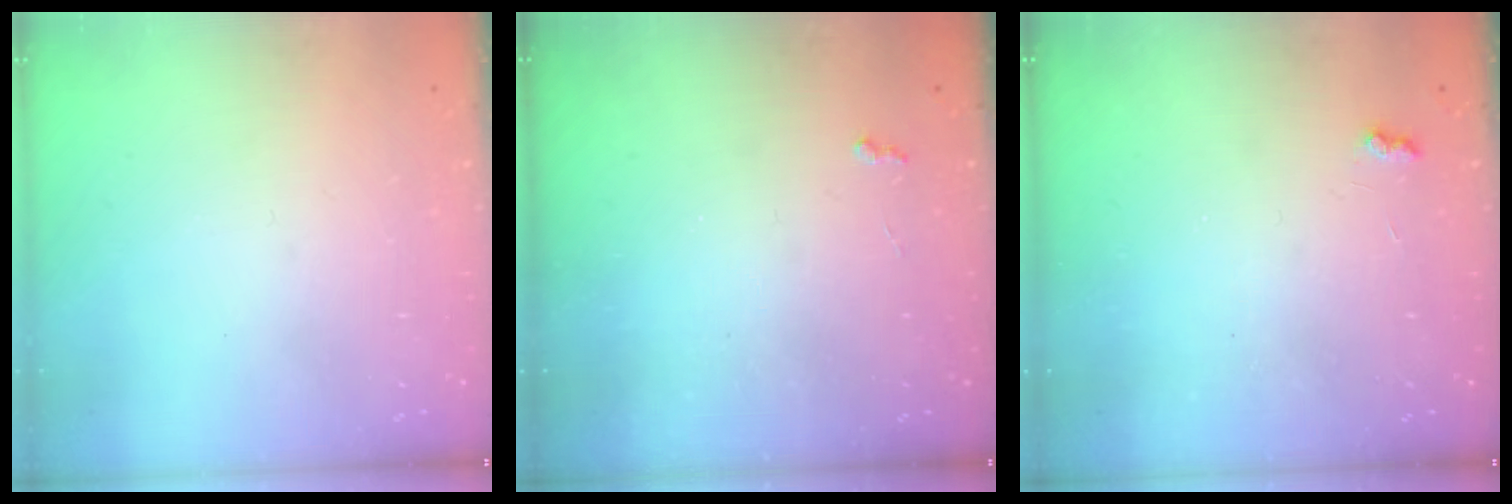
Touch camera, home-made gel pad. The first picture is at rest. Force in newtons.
{"total": 2.6, "press": 2.6, "slide": 0.5}
{"total": 3.8, "press": 3.8, "slide": 0.6}